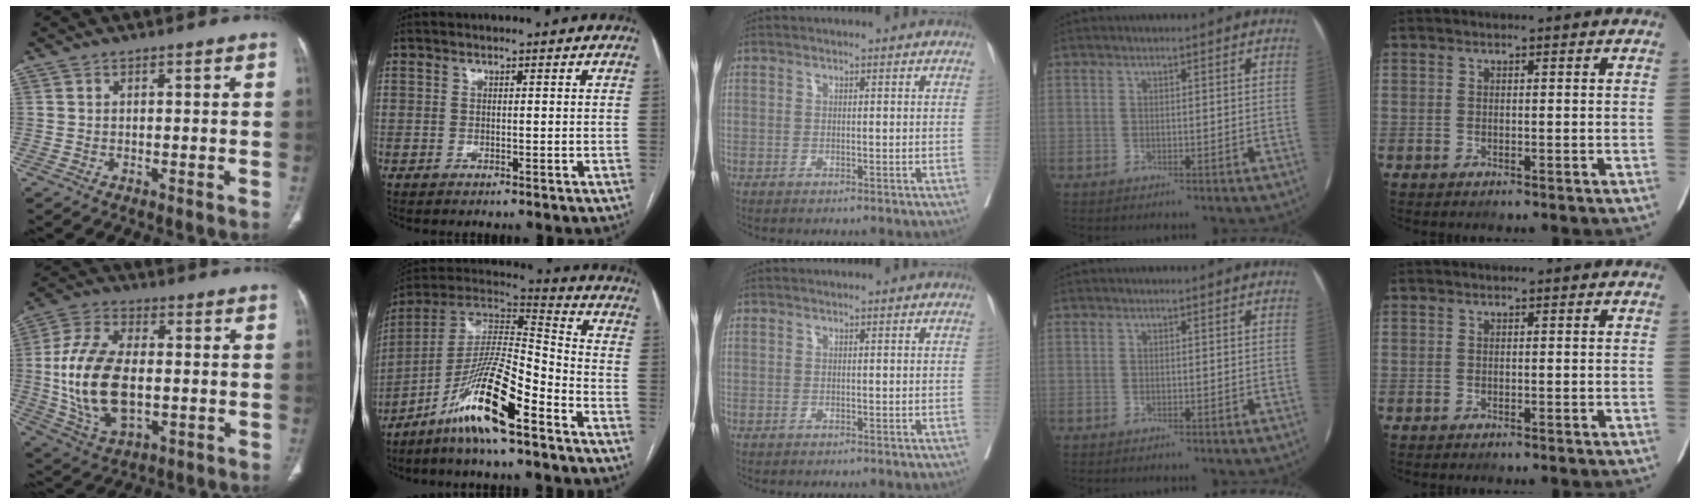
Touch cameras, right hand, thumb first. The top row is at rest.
{"thumb": {"total": 17.9, "force": [-0.9, 10.0, 14.8], "torque": [-0.293, 0.003, -0.007]}, "index": {"total": 15.0, "force": [-9.2, 1.3, 11.8], "torque": [-0.226, -0.001, -0.170]}}